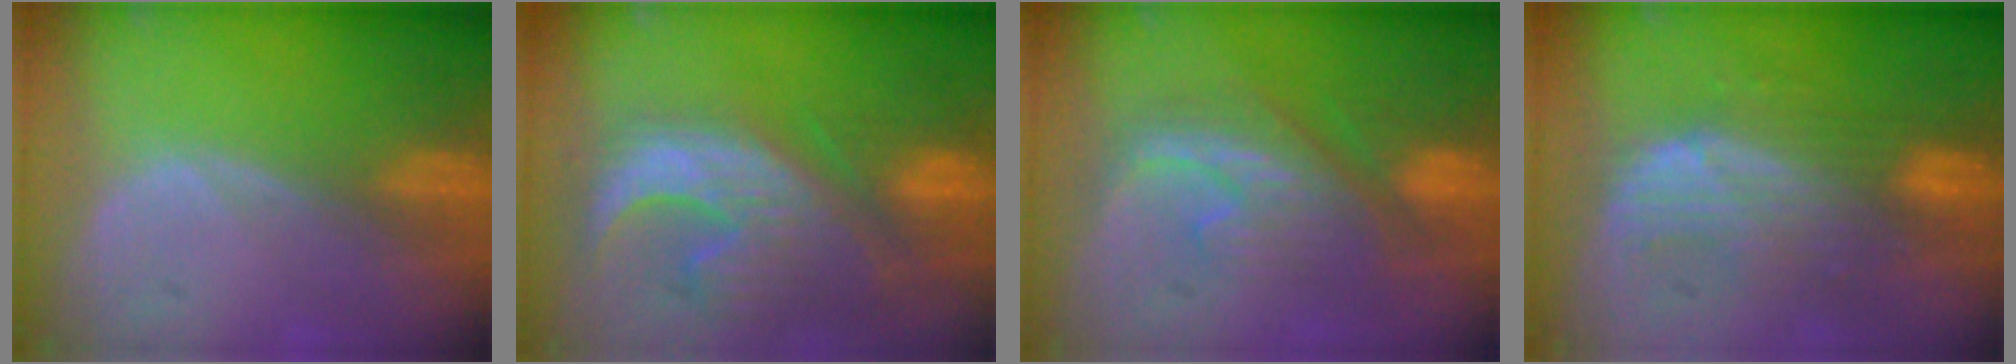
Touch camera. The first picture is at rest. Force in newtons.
{"total": 13.3, "press": 11.4, "slide": 6.9}
{"total": 8.0, "press": 8.0, "slide": 1.0}
{"total": 7.8, "press": 7.7, "slide": 1.4}